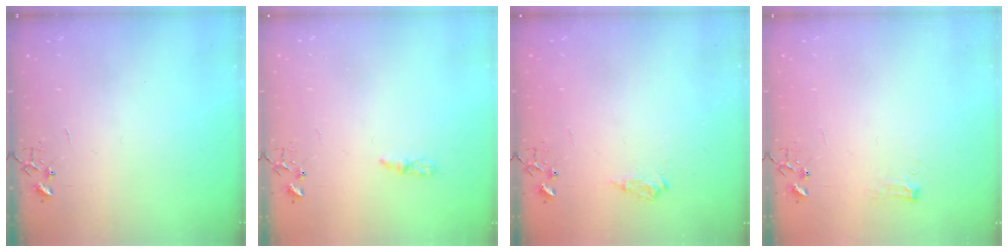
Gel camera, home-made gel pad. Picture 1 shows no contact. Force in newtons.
{"total": 3.2, "press": 3.2, "slide": 0.4}
{"total": 7.4, "press": 7.4, "slide": 0.9}
{"total": 5.5, "press": 5.5, "slide": 0.7}